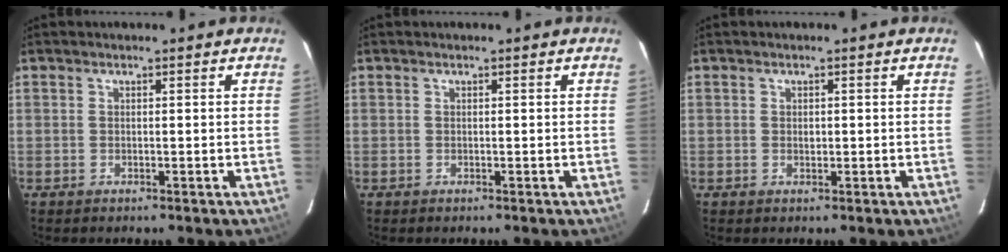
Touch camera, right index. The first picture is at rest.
{"total": 0.0}
{"total": 0.9, "force": [0.0, 0.8, 0.5], "torque": [-0.006, 0.001, 0.001]}